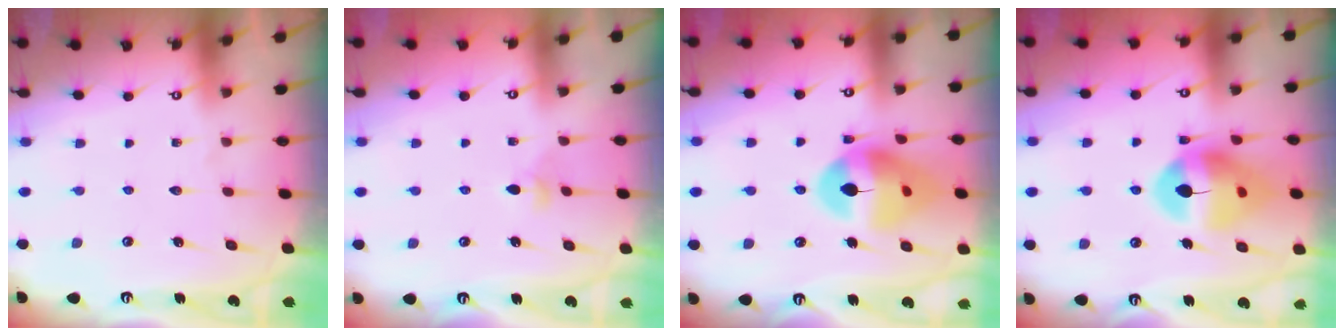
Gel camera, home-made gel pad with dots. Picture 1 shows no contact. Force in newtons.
{"total": 3.3, "press": 3.2, "slide": 0.9}
{"total": 15.8, "press": 15.6, "slide": 1.8}
{"total": 14.3, "press": 14.2, "slide": 1.4}